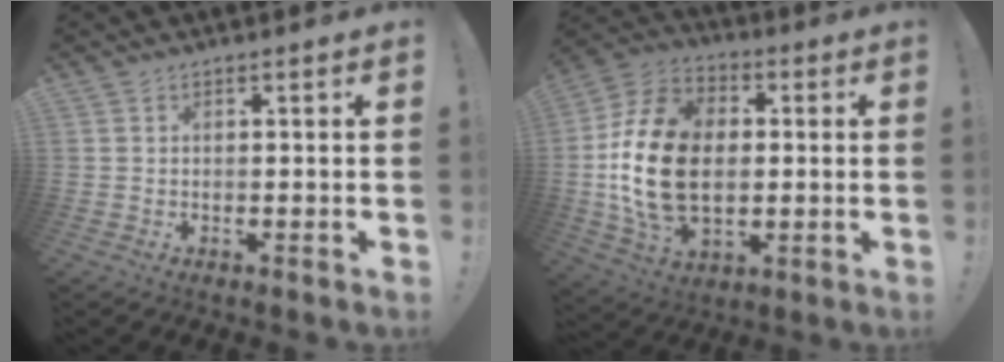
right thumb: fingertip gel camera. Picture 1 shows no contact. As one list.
[{"total": 22.5, "force": [-0.7, 15.4, 16.3], "torque": [-0.306, 0.021, -0.001]}]